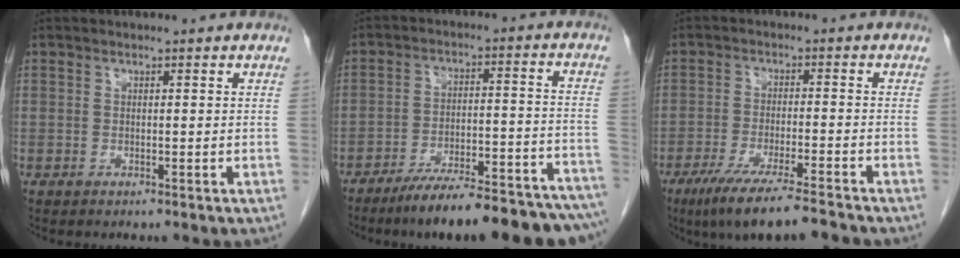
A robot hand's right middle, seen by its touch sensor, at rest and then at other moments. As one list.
[{"total": 21.0, "force": [-17.7, 2.4, 11.1], "torque": [-0.102, 0.019, -0.250]}, {"total": 10.6, "force": [-8.4, 0.2, 6.5], "torque": [-0.106, -0.030, -0.139]}]